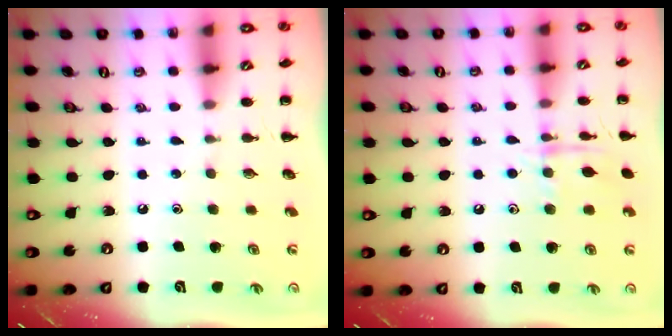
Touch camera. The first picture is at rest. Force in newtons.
{"total": 8.8, "press": 8.8, "slide": 0.6}